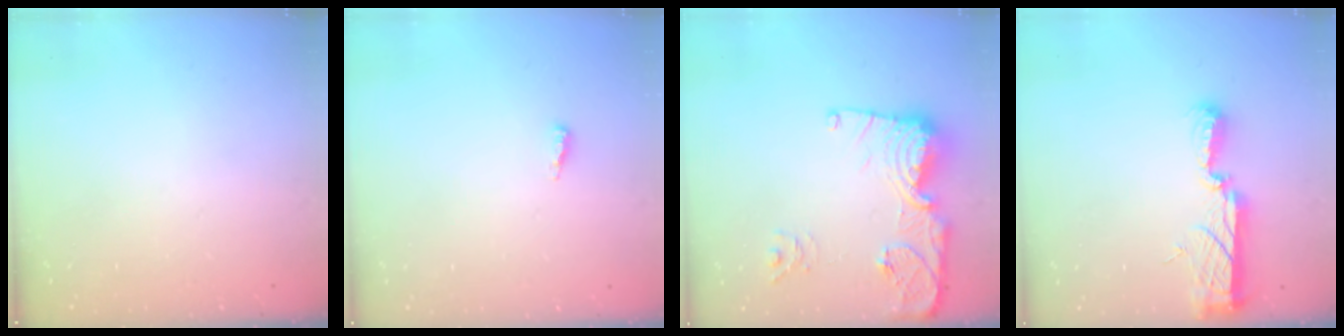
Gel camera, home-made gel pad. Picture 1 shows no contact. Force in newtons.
{"total": 7.7, "press": 4.9, "slide": 5.9}
{"total": 17.1, "press": 17.0, "slide": 1.9}
{"total": 9.0, "press": 8.9, "slide": 0.8}